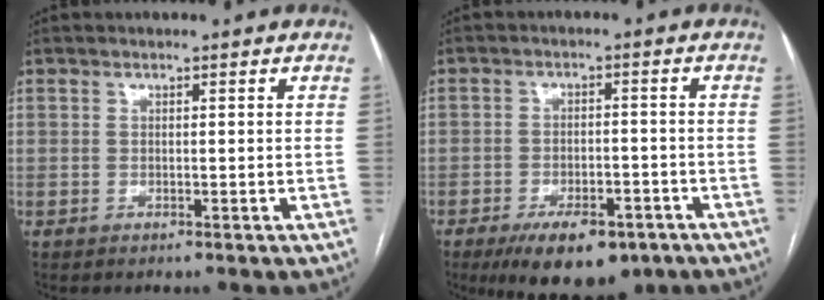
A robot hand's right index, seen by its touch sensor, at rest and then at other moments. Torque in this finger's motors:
{"motor_torque": [0.11, -0.14, 0.12, -0.01]}